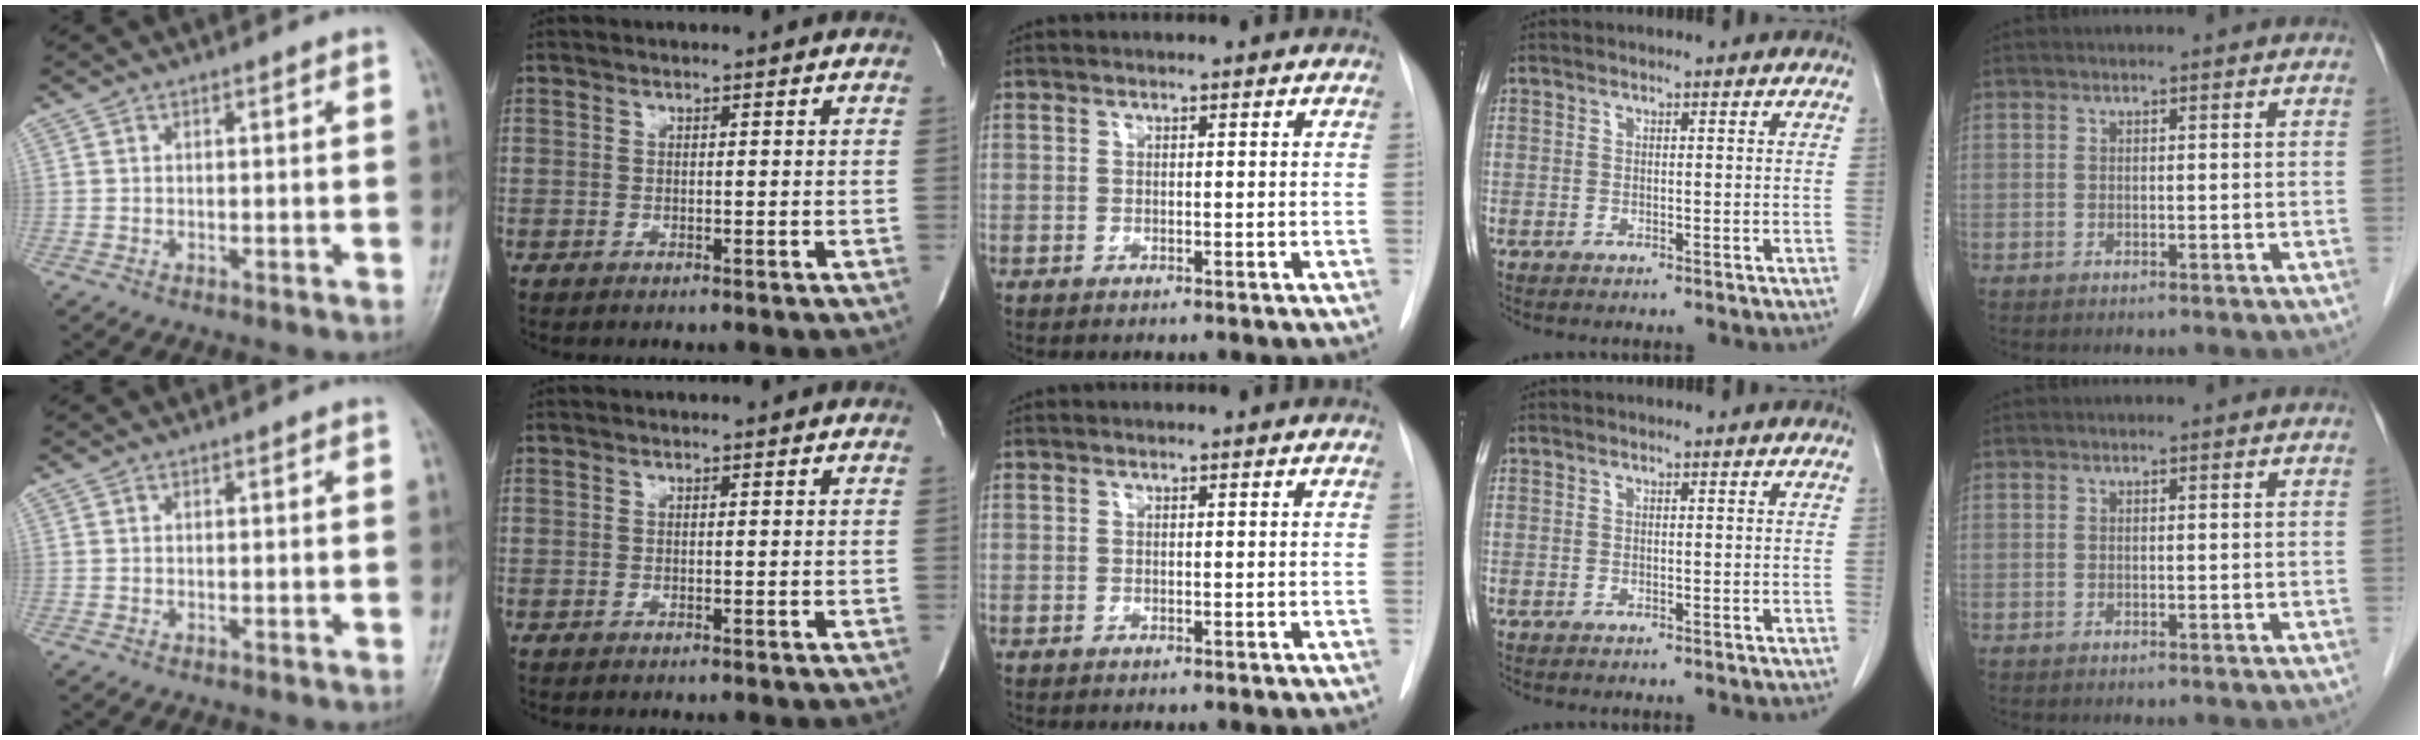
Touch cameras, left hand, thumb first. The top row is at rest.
{}